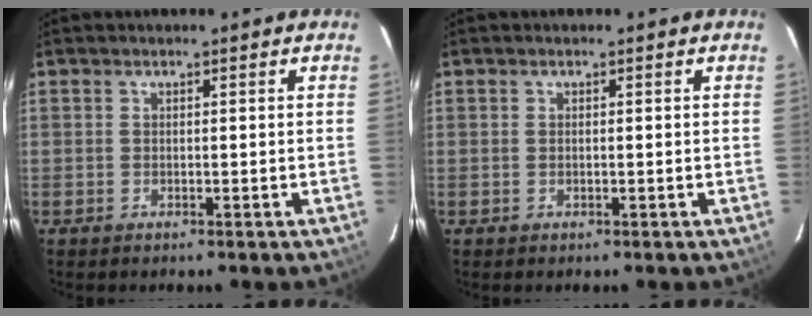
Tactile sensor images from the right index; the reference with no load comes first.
{"total": 0.0}